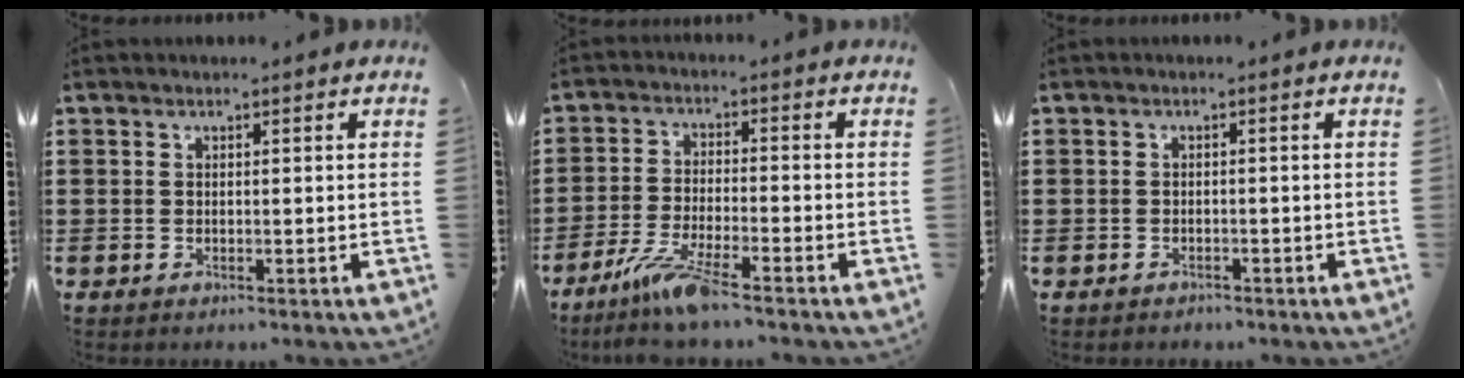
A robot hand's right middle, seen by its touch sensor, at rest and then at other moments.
{"total": 7.0, "force": [-5.3, 0.3, 4.5], "torque": [-0.103, -0.019, -0.102]}
{"total": 1.0, "force": [-0.9, 0.4, -0.2], "torque": [0.001, 0.002, -0.021]}